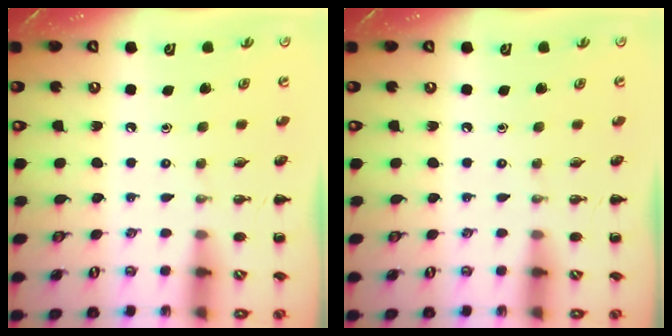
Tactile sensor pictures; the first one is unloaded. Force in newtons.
{"total": 0.0}